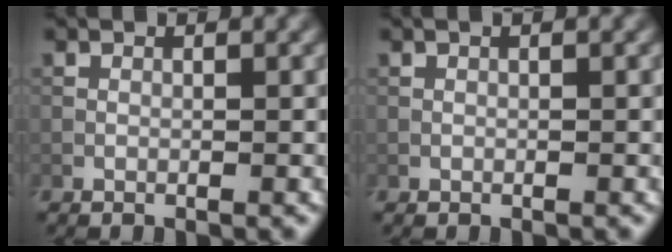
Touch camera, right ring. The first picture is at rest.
{"total": 0.0}